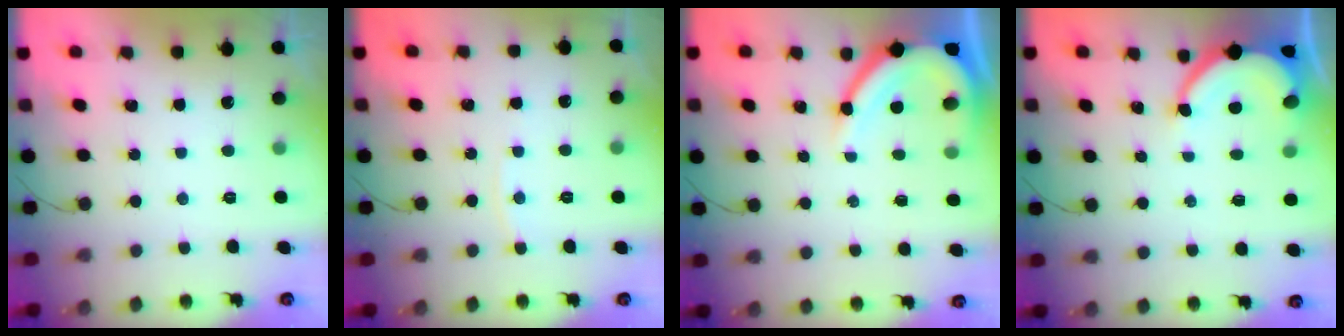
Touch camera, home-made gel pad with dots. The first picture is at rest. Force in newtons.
{"total": 2.7, "press": 2.7, "slide": 0.4}
{"total": 11.3, "press": 11.2, "slide": 0.8}
{"total": 6.1, "press": 6.1, "slide": 0.8}